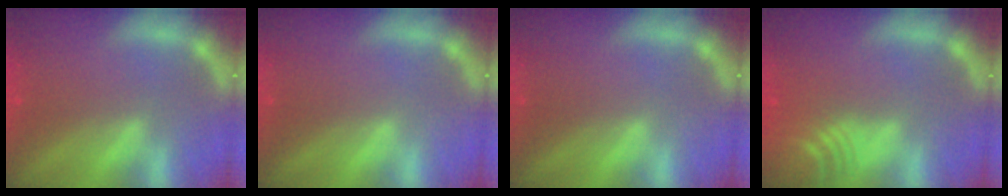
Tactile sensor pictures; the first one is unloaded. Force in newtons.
{"total": 0.0}
{"total": 0.0}
{"total": 9.6}